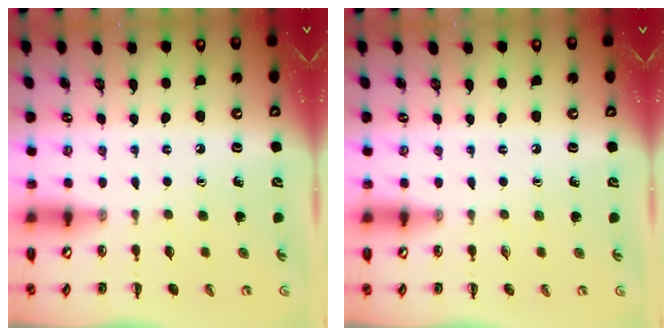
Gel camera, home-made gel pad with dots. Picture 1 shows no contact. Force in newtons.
{"total": 0.0}